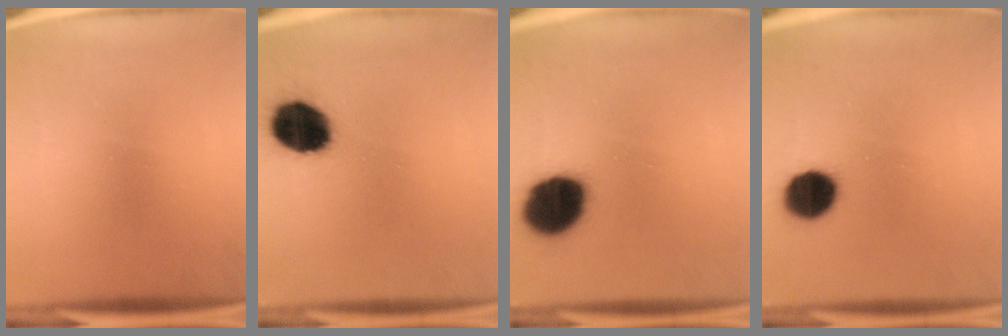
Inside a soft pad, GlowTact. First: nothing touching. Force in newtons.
{"total": 14.5}
{"total": 15.9}
{"total": 9.5}